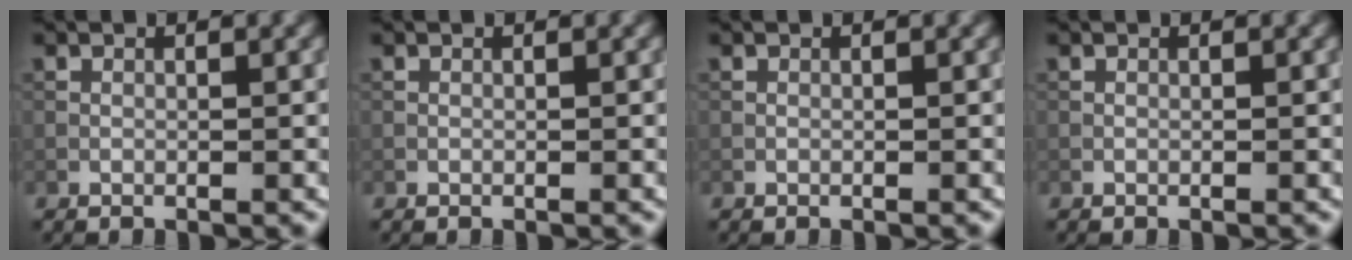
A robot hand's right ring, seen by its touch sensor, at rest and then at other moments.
{"total": 0.0}
{"total": 0.0}
{"total": 0.0}